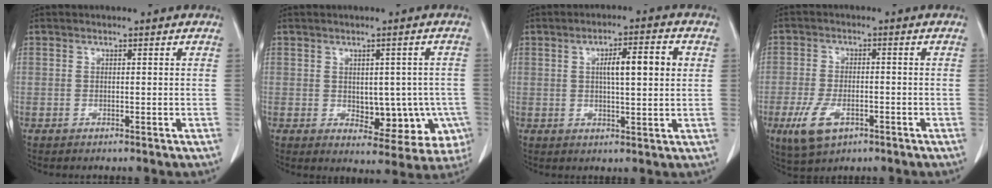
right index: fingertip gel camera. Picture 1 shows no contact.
{"total": 9.4, "force": [-1.7, 5.3, 7.6], "torque": [-0.072, 0.010, -0.007]}
{"total": 7.2, "force": [1.7, 1.0, 7.0], "torque": [-0.113, 0.012, 0.026]}
{"total": 6.6, "force": [-3.1, 3.3, 4.8], "torque": [-0.103, -0.009, -0.050]}